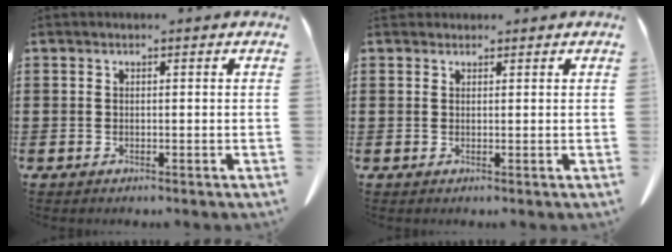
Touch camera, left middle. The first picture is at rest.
{"total": 1.2, "force": [1.1, 0.5, 0.1], "torque": [-0.005, 0.000, 0.022]}